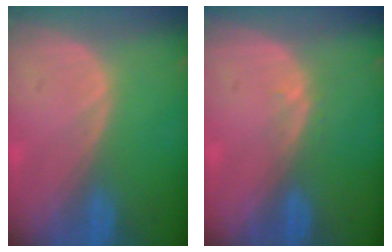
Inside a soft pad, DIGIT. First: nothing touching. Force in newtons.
{"total": 1.0, "press": 0.7, "slide": 0.7}